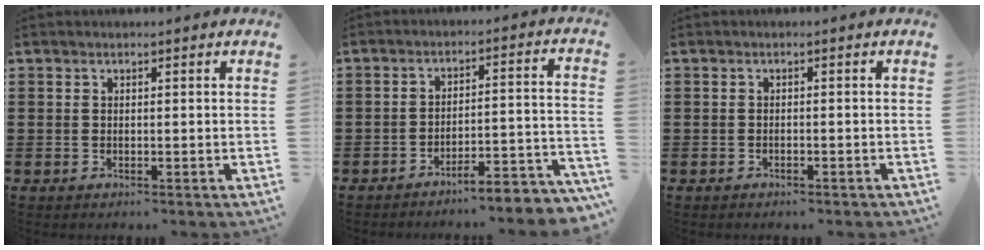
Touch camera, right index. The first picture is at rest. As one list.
[{"total": 4.5, "force": [-4.3, -0.3, 1.5], "torque": [-0.027, -0.016, -0.089]}, {"total": 0.8, "force": [-0.8, 0.1, 0.2], "torque": [-0.007, -0.003, -0.015]}]